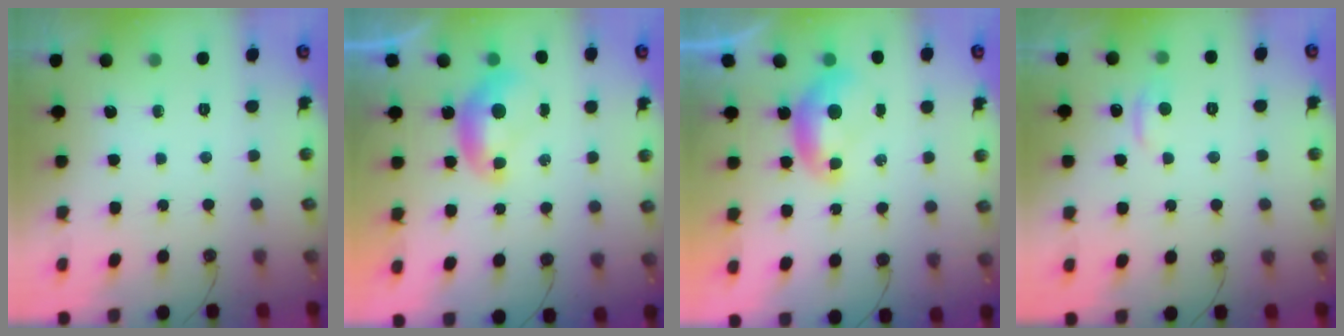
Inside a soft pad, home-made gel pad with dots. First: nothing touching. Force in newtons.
{"total": 0.0}
{"total": 0.0}
{"total": 0.8, "press": 0.2, "slide": 0.8}